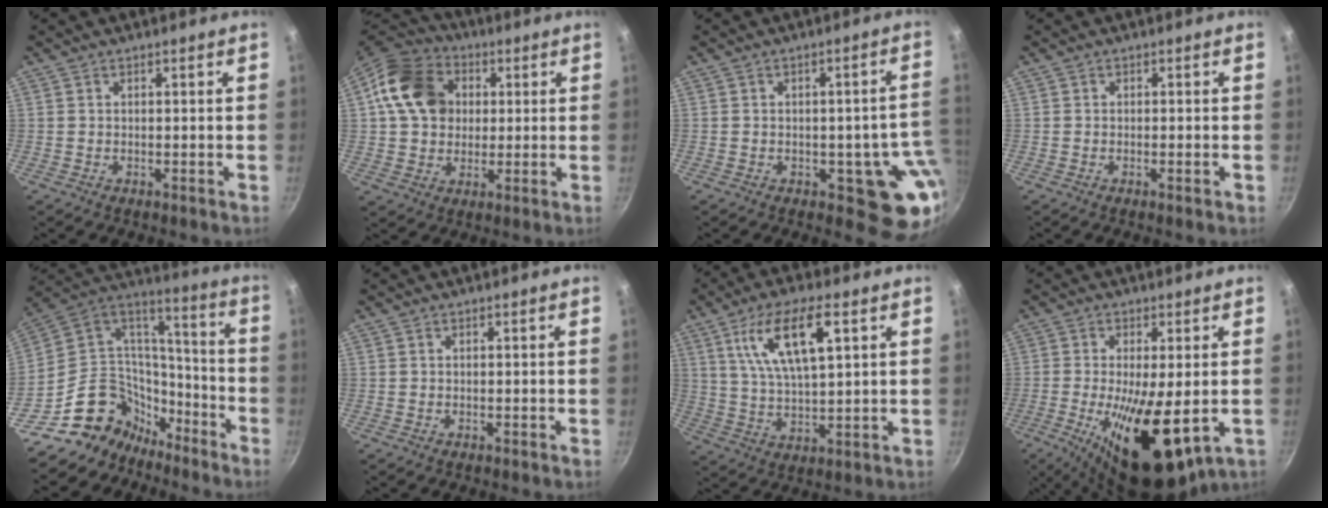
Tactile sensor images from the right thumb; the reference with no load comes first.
{"total": 15.0, "force": [3.0, 12.2, 8.2], "torque": [-0.123, 0.015, 0.043]}
{"total": 10.5, "force": [-2.0, 5.7, 8.5], "torque": [-0.034, 0.006, -0.022]}
{"total": 1.0, "force": [-0.5, 0.2, 0.9], "torque": [-0.018, 0.002, -0.010]}
{"total": 19.1, "force": [-12.6, 13.2, 5.8], "torque": [-0.042, 0.132, -0.222]}
{"total": 0.0}
{"total": 13.2, "force": [5.2, 4.4, 11.4], "torque": [-0.199, -0.010, 0.101]}
{"total": 16.1, "force": [-3.1, 5.9, 14.6], "torque": [-0.241, -0.009, -0.036]}